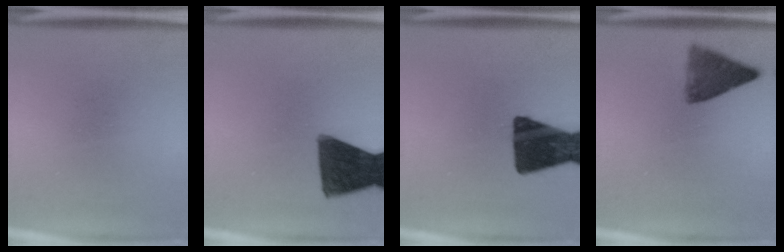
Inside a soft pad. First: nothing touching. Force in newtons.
{"total": 14.2}
{"total": 16.5}
{"total": 6.0}